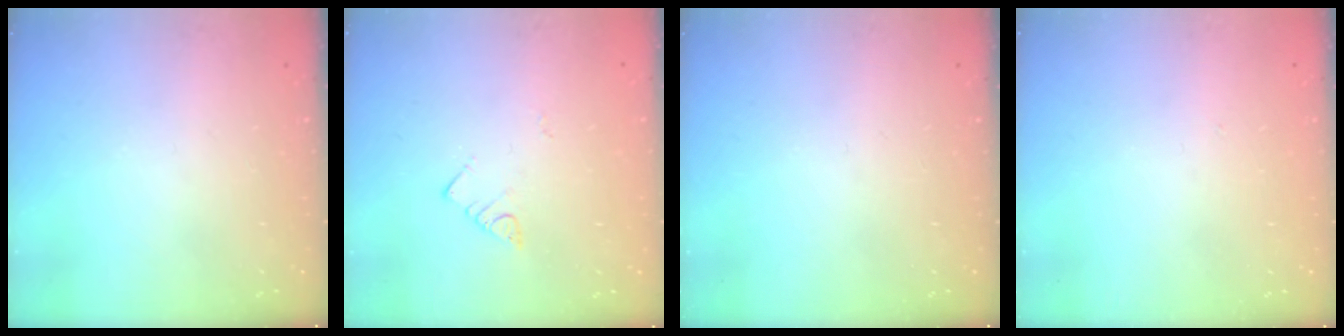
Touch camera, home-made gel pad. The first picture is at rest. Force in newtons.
{"total": 2.7, "press": 2.7, "slide": 0.3}
{"total": 0.0}
{"total": 1.6, "press": 1.6, "slide": 0.0}